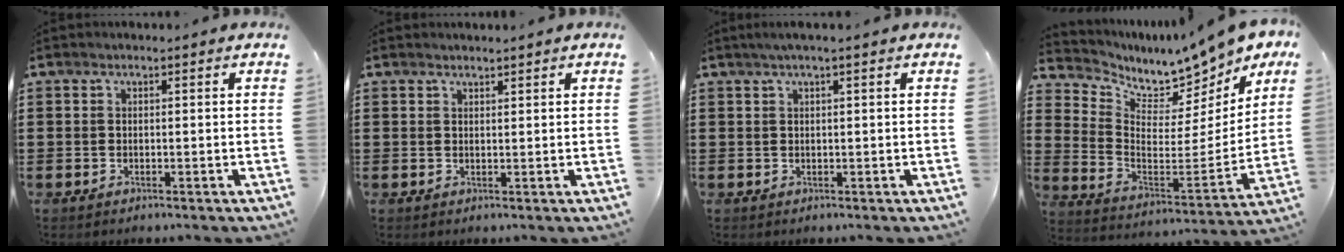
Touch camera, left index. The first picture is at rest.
{"total": 1.1, "force": [1.0, 0.1, 0.2], "torque": [-0.004, 0.000, 0.020]}
{"total": 1.4, "force": [0.6, -0.1, 1.3], "torque": [-0.022, 0.000, 0.010]}
{"total": 7.3, "force": [6.9, 1.8, 1.5], "torque": [-0.054, -0.067, 0.116]}